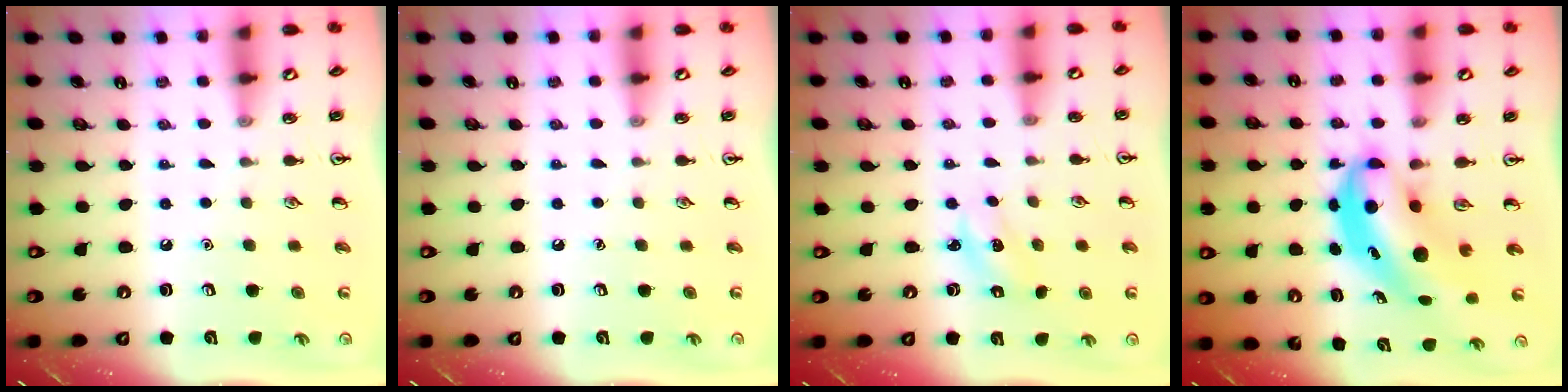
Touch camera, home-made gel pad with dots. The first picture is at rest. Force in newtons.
{"total": 0.0}
{"total": 2.2, "press": 2.1, "slide": 0.4}
{"total": 7.7, "press": 7.4, "slide": 1.9}